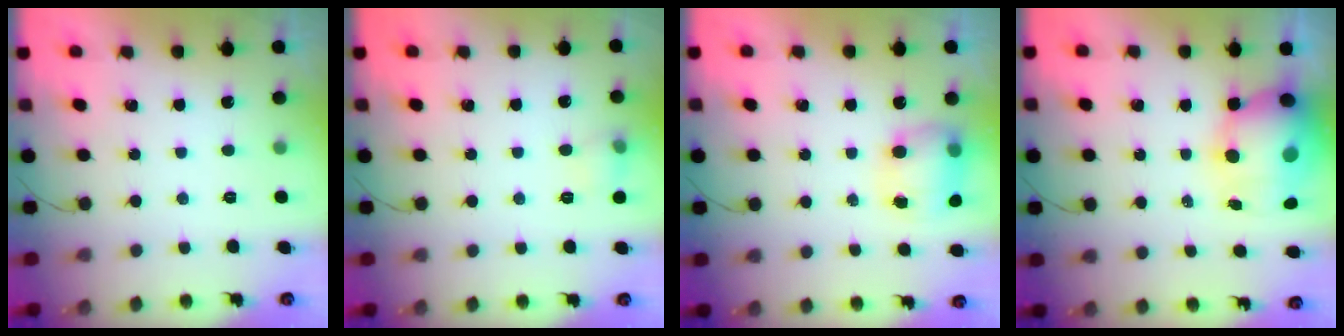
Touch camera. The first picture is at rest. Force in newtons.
{"total": 6.4, "press": 6.1, "slide": 1.9}
{"total": 8.4, "press": 8.3, "slide": 1.3}
{"total": 14.0, "press": 13.6, "slide": 3.4}